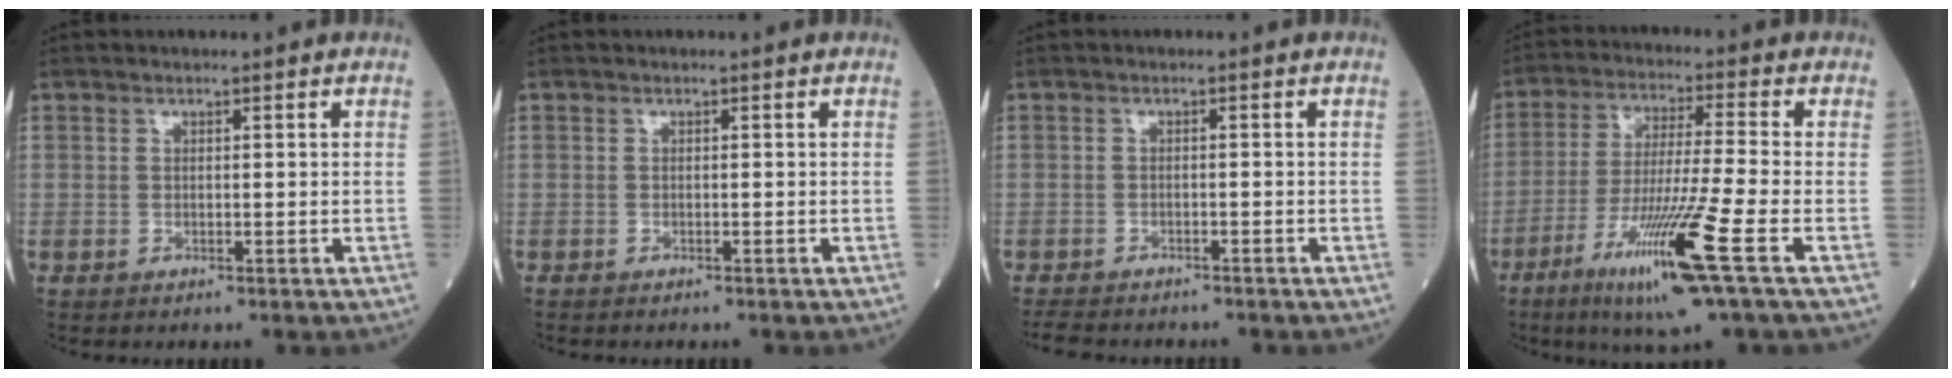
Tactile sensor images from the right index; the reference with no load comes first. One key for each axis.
{"total": 0.7, "fx": -0.7, "fy": 0.1, "fz": 0.3, "tx": -0.007, "ty": -0.002, "tz": -0.010}
{"total": 5.5, "fx": -4.9, "fy": 1.6, "fz": 1.9, "tx": -0.034, "ty": -0.010, "tz": -0.073}
{"total": 13.9, "fx": -6.3, "fy": -1.2, "fz": 12.3, "tx": -0.242, "ty": -0.034, "tz": -0.117}